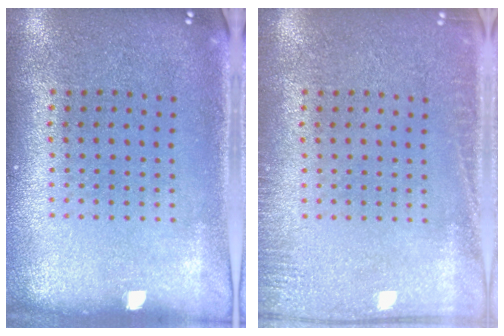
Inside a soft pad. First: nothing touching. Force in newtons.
{"total": 1.6, "press": 1.6, "slide": 0.4}